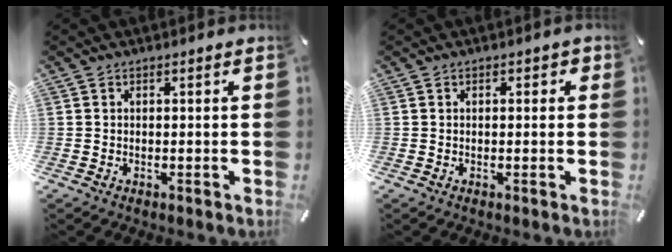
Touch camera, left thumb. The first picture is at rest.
{"total": 0.9, "force": [0.0, 0.7, 0.5], "torque": [-0.010, 0.006, -0.002]}